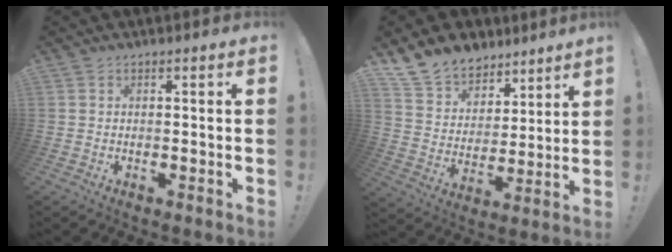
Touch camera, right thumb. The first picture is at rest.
{"total": 13.0, "force": [10.7, 7.2, 2.2], "torque": [-0.053, -0.081, 0.208]}